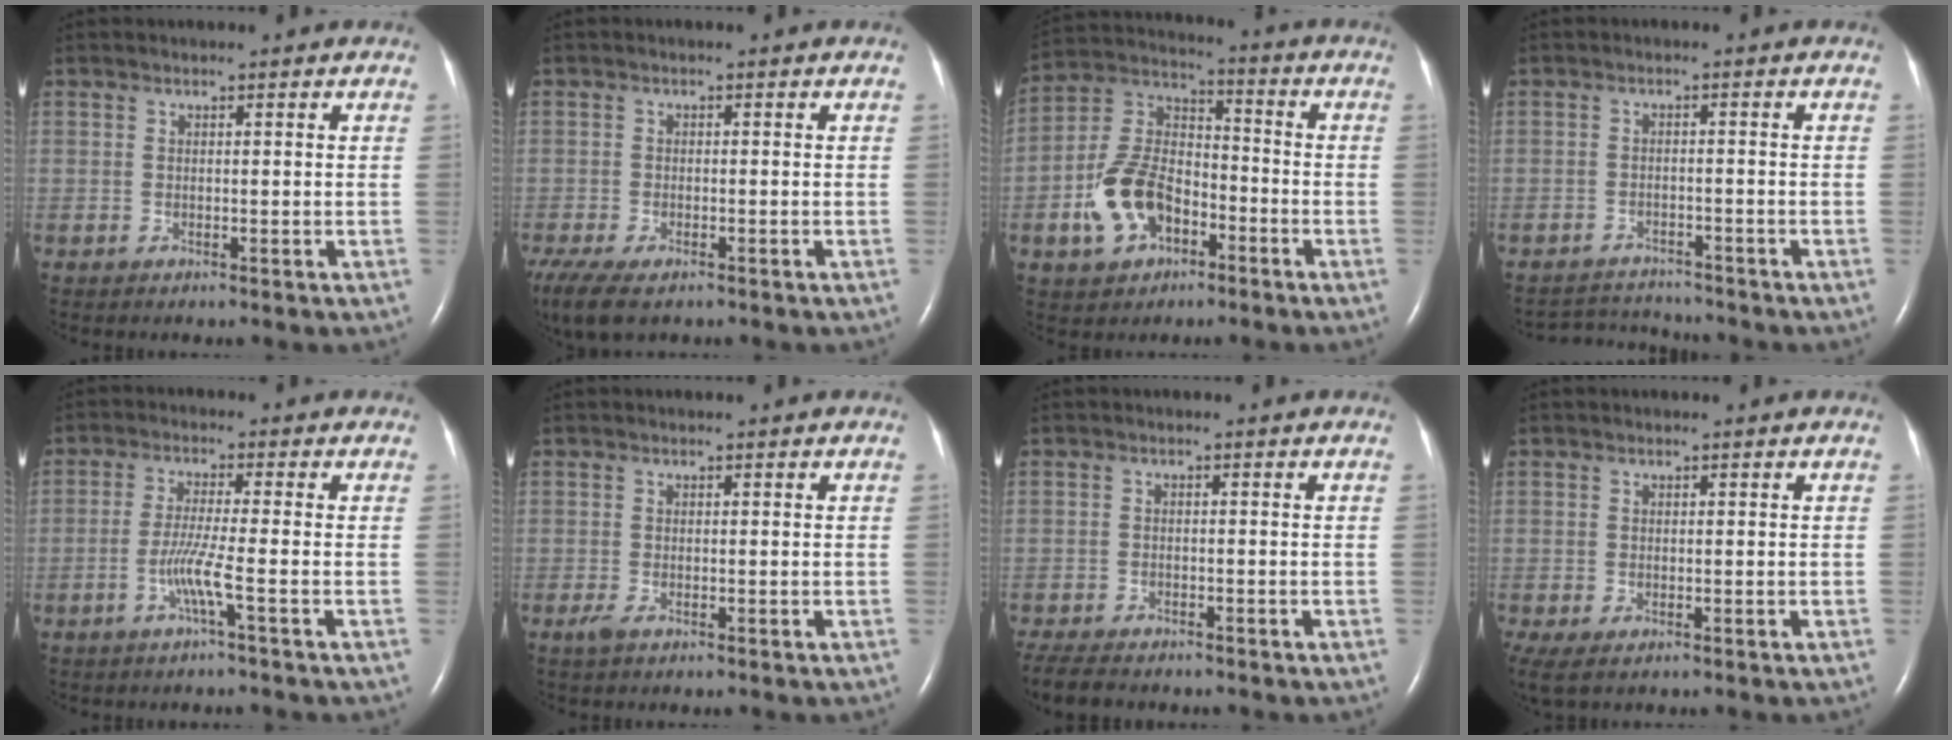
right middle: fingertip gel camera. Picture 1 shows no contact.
{"total": 10.2, "force": [-6.8, 4.3, 6.2], "torque": [-0.144, -0.017, -0.107]}
{"total": 11.7, "force": [-4.7, 7.1, 8.1], "torque": [-0.179, 0.019, -0.083]}
{"total": 4.9, "force": [-4.9, 0.2, -0.4], "torque": [0.000, 0.000, -0.080]}
{"total": 4.3, "force": [-1.8, -1.0, 3.8], "torque": [-0.080, -0.009, -0.039]}
{"total": 1.1, "force": [-0.6, 0.2, 0.8], "torque": [-0.027, -0.005, -0.013]}
{"total": 6.6, "force": [-5.7, 1.9, 2.7], "torque": [-0.047, -0.013, -0.093]}
{"total": 2.8, "force": [-1.4, 1.2, 2.0], "torque": [-0.043, -0.010, -0.021]}